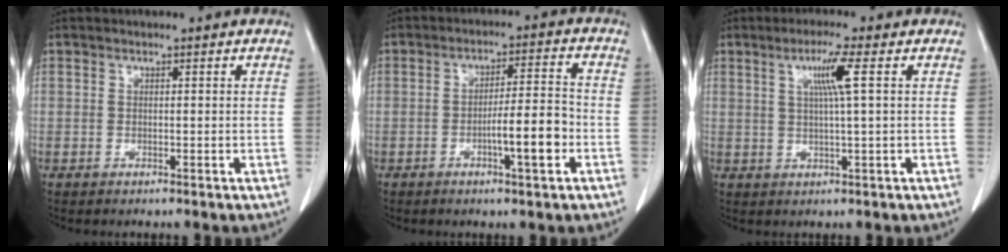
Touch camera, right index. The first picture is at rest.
{"total": 7.6, "force": [-2.7, 0.5, 7.1], "torque": [-0.114, 0.005, -0.043]}
{"total": 5.1, "force": [1.5, -0.8, 4.8], "torque": [-0.087, 0.001, 0.028]}